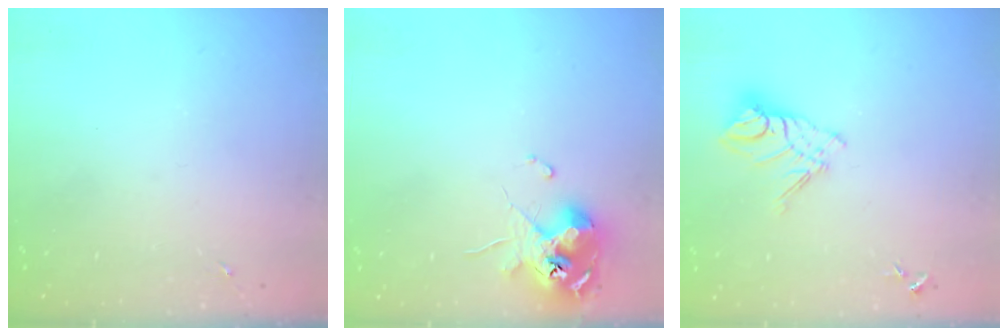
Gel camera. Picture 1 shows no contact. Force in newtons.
{"total": 11.8, "press": 11.7, "slide": 1.1}
{"total": 10.9, "press": 10.8, "slide": 0.9}